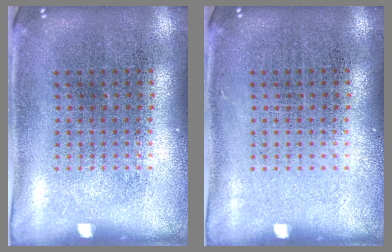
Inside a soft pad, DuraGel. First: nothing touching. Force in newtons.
{"total": 0.0}